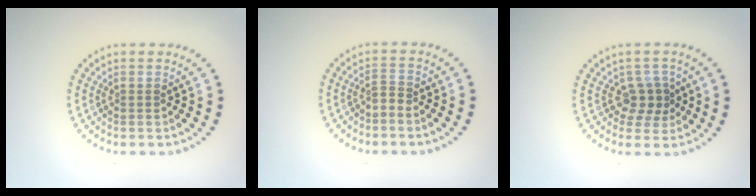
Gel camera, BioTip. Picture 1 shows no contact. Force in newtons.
{"total": 1.0, "press": 0.5, "slide": 0.9}
{"total": 2.2, "press": 1.9, "slide": 1.2}